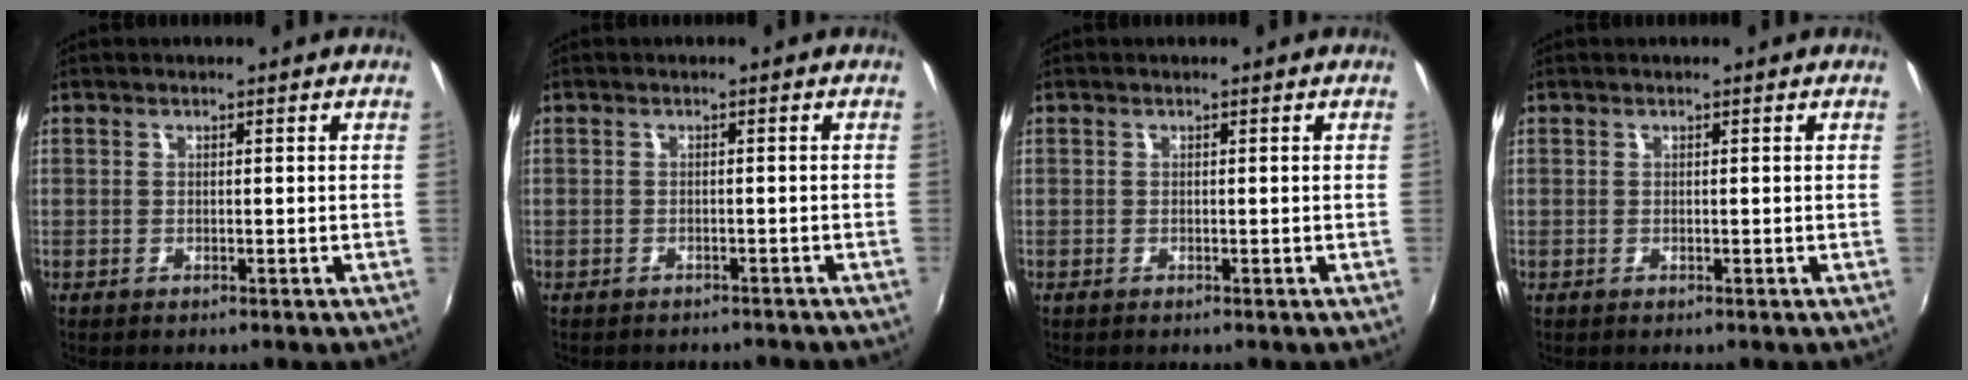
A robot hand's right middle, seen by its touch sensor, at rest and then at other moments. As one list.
[{"total": 4.5, "force": [-4.1, 1.2, 1.4], "torque": [-0.034, -0.013, -0.054]}, {"total": 0.0}, {"total": 0.0}]